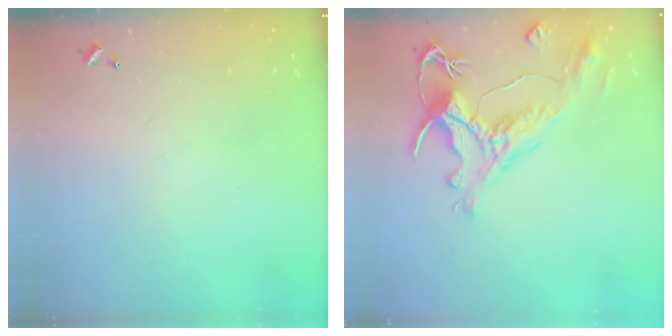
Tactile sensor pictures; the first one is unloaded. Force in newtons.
{"total": 1.8, "press": 1.2, "slide": 1.3}